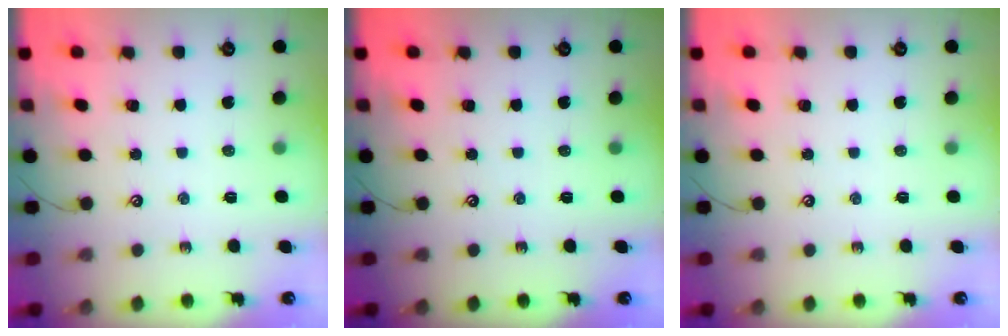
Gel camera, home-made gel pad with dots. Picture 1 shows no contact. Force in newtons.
{"total": 0.0}
{"total": 0.0}